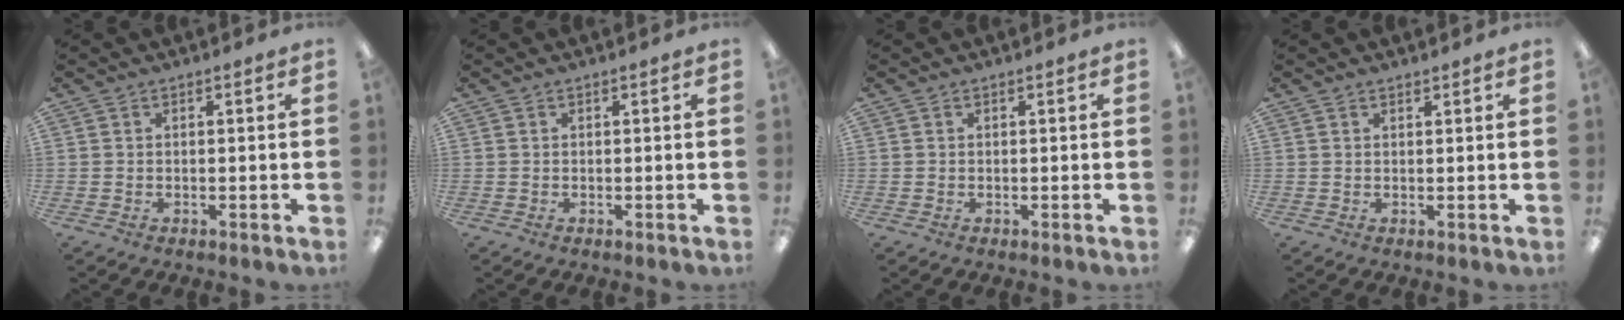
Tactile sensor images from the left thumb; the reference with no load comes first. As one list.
[{"total": 0.0}, {"total": 0.0}, {"total": 0.9, "force": [0.8, 0.2, 0.1], "torque": [-0.004, 0.000, 0.016]}]